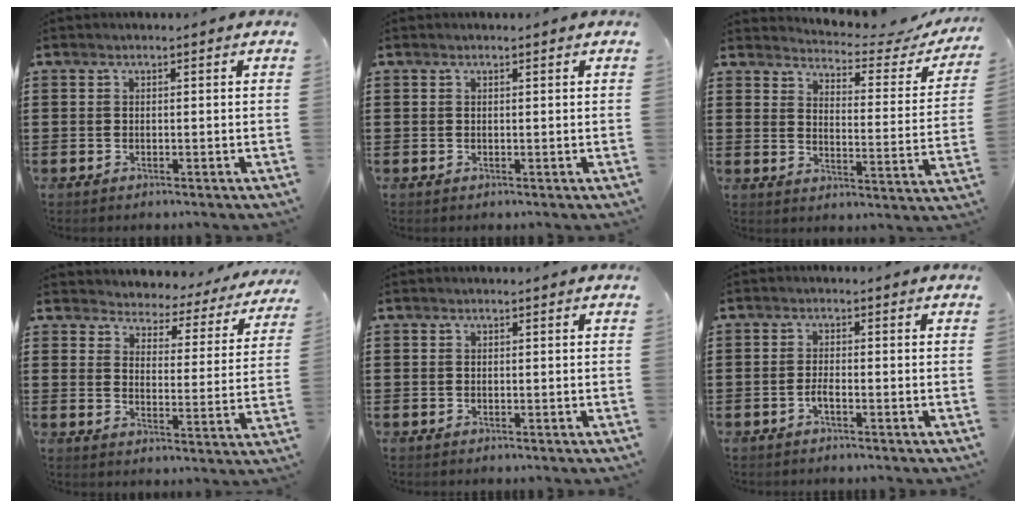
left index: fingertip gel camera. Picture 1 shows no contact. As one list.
[{"total": 0.0}, {"total": 3.6, "force": [3.5, 0.5, 0.9], "torque": [-0.036, -0.032, 0.052]}, {"total": 3.0, "force": [2.9, 0.7, -0.2], "torque": [-0.021, -0.028, 0.042]}, {"total": 0.0}, {"total": 1.5, "force": [-0.9, 0.3, 1.1], "torque": [-0.023, -0.001, -0.015]}]